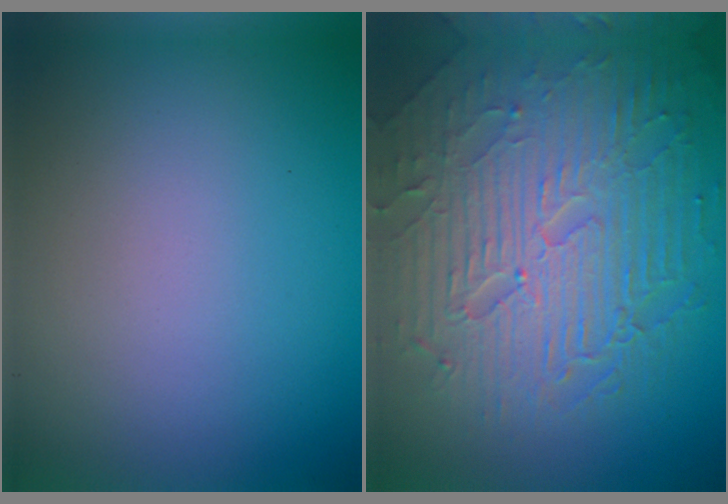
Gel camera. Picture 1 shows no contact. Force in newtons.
{"total": 9.7, "press": 6.2, "slide": 7.4}